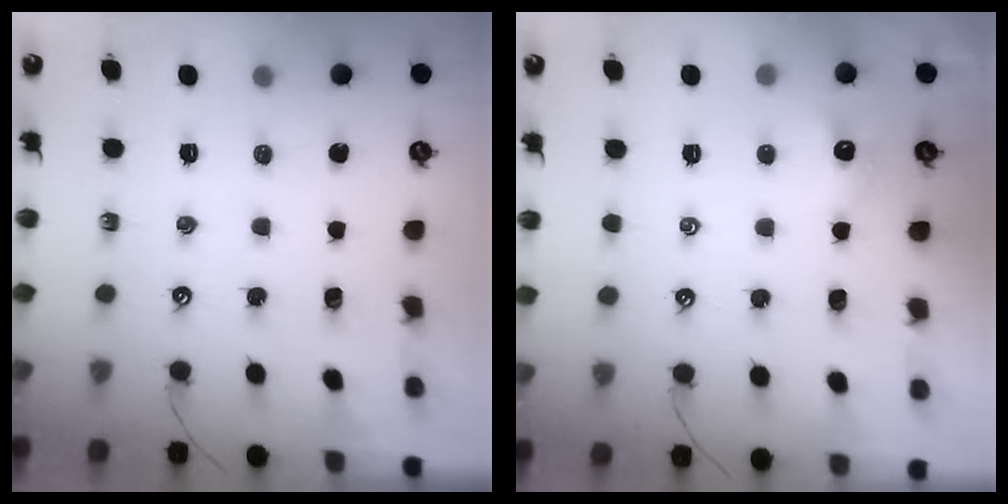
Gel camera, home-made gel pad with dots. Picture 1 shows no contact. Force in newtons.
{"total": 1.2, "press": 1.0, "slide": 0.6}